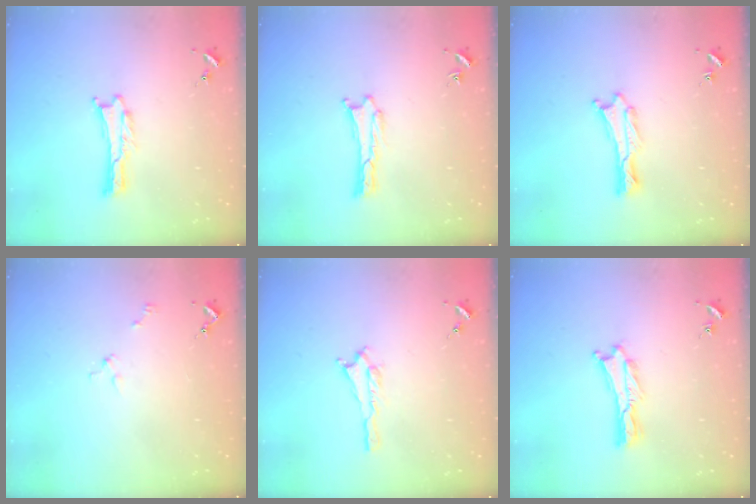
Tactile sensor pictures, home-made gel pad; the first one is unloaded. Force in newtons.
{"total": 0.0}
{"total": 0.8, "press": 0.7, "slide": 0.2}
{"total": 2.0, "press": 2.0, "slide": 0.2}
{"total": 1.4, "press": 1.4, "slide": 0.2}
{"total": 0.6, "press": 0.5, "slide": 0.2}